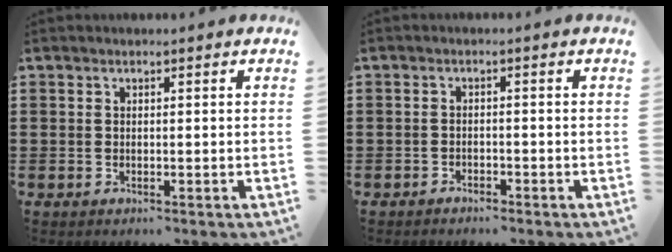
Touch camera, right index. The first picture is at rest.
{"total": 1.3, "force": [-1.2, 0.3, 0.0], "torque": [-0.004, 0.005, -0.028]}